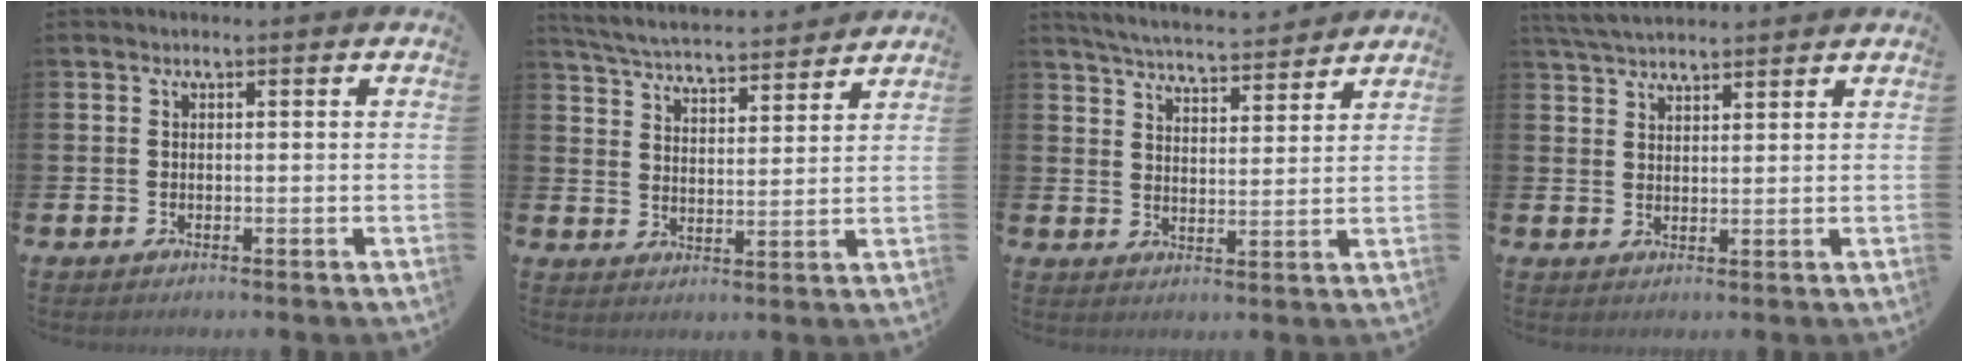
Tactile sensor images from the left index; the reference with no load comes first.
{"total": 5.2, "force": [5.1, 0.5, 0.9], "torque": [-0.042, -0.039, 0.089]}
{"total": 5.4, "force": [5.4, 0.4, 0.7], "torque": [-0.033, -0.036, 0.093]}
{"total": 4.1, "force": [3.9, 0.6, 0.9], "torque": [-0.026, -0.015, 0.072]}